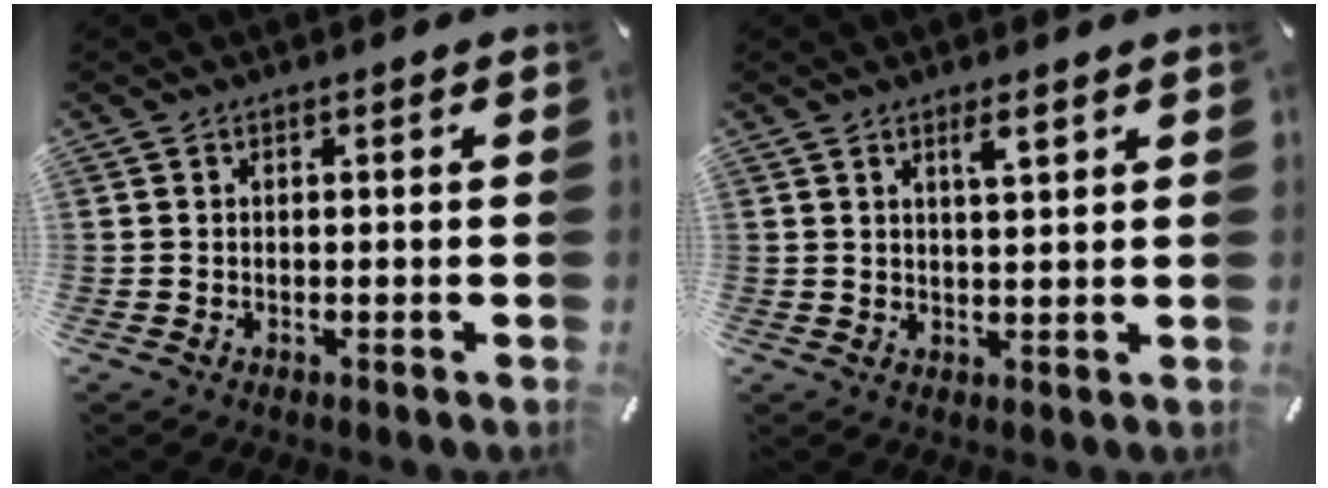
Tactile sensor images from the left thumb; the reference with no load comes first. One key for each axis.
{"total": 3.4, "fx": 2.2, "fy": 0.5, "fz": 2.6, "tx": -0.047, "ty": -0.005, "tz": 0.037}